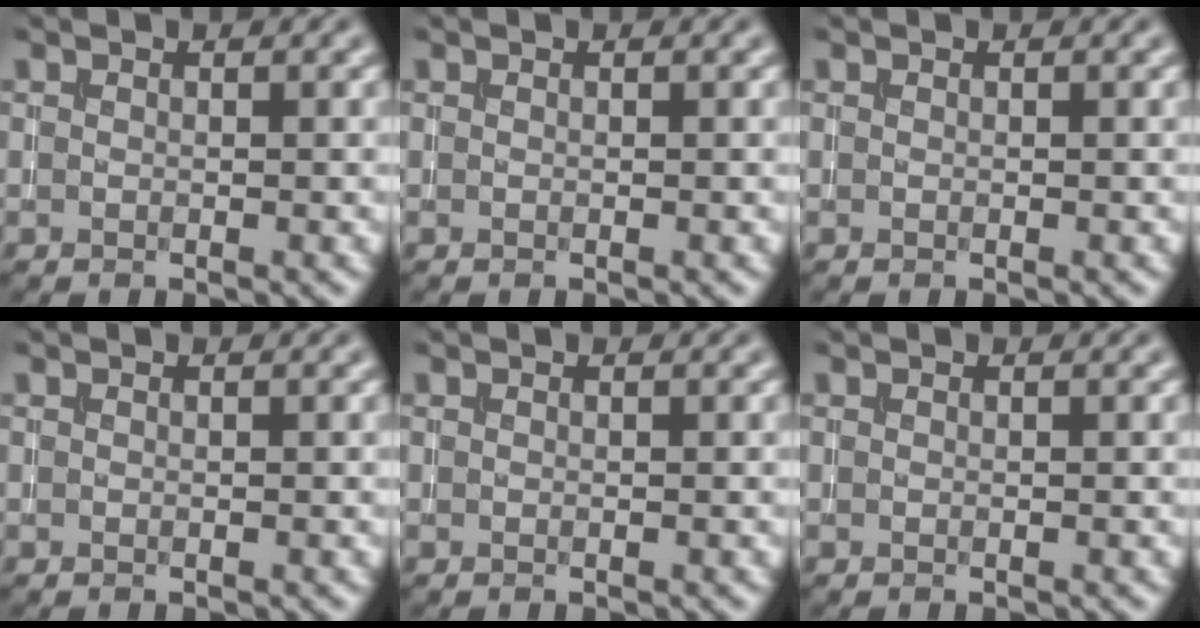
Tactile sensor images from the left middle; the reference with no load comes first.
{"total": 0.0}
{"total": 0.0}
{"total": 0.0}
{"total": 0.0}
{"total": 0.0}